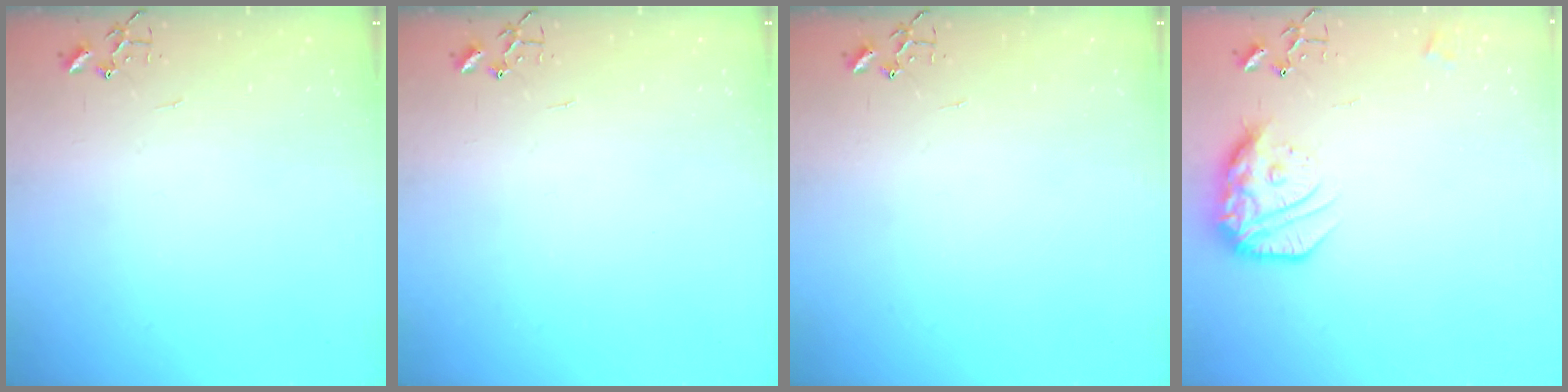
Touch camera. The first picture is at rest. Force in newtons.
{"total": 0.0}
{"total": 0.0}
{"total": 16.5, "press": 16.4, "slide": 1.3}